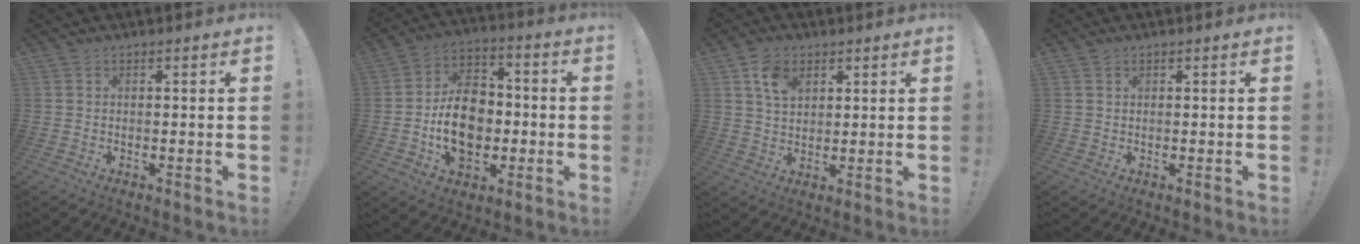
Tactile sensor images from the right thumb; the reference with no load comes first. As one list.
[{"total": 15.9, "force": [-1.8, 12.0, 10.3], "torque": [-0.172, 0.016, -0.031]}, {"total": 7.6, "force": [3.9, 5.1, 4.0], "torque": [-0.063, -0.009, 0.073]}, {"total": 0.6, "force": [0.4, 0.4, 0.2], "torque": [-0.003, 0.000, 0.008]}]